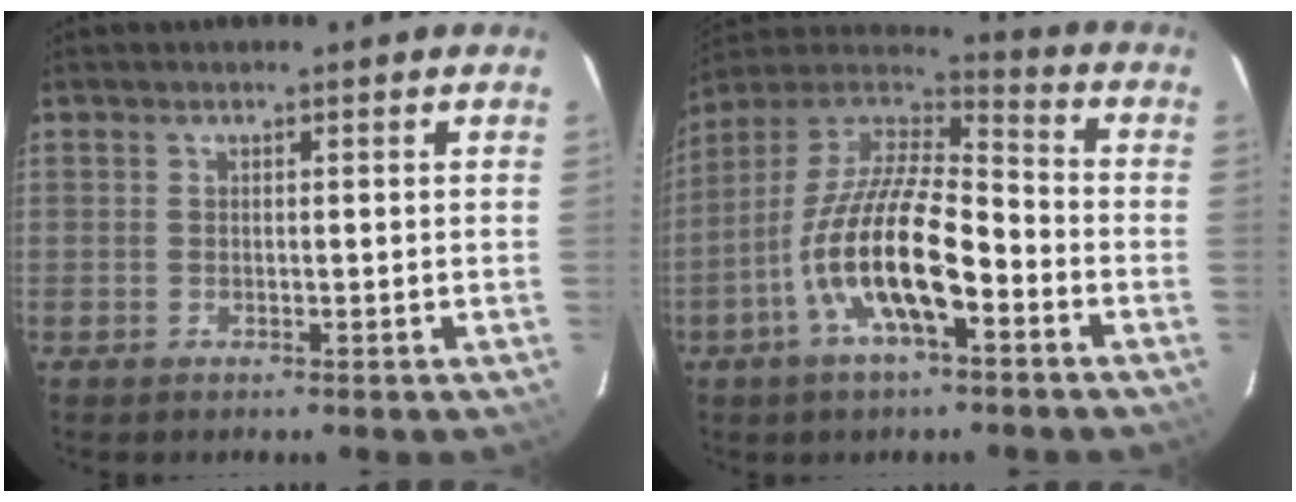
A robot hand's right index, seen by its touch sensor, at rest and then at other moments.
{"total": 17.2, "force": [-6.7, 5.7, 14.8], "torque": [-0.289, -0.011, -0.133]}